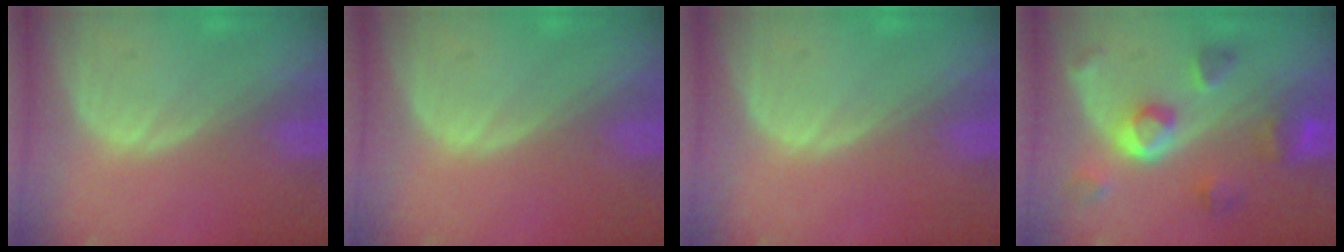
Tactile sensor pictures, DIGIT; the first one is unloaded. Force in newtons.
{"total": 0.0}
{"total": 0.0}
{"total": 7.7, "press": 6.8, "slide": 3.5}